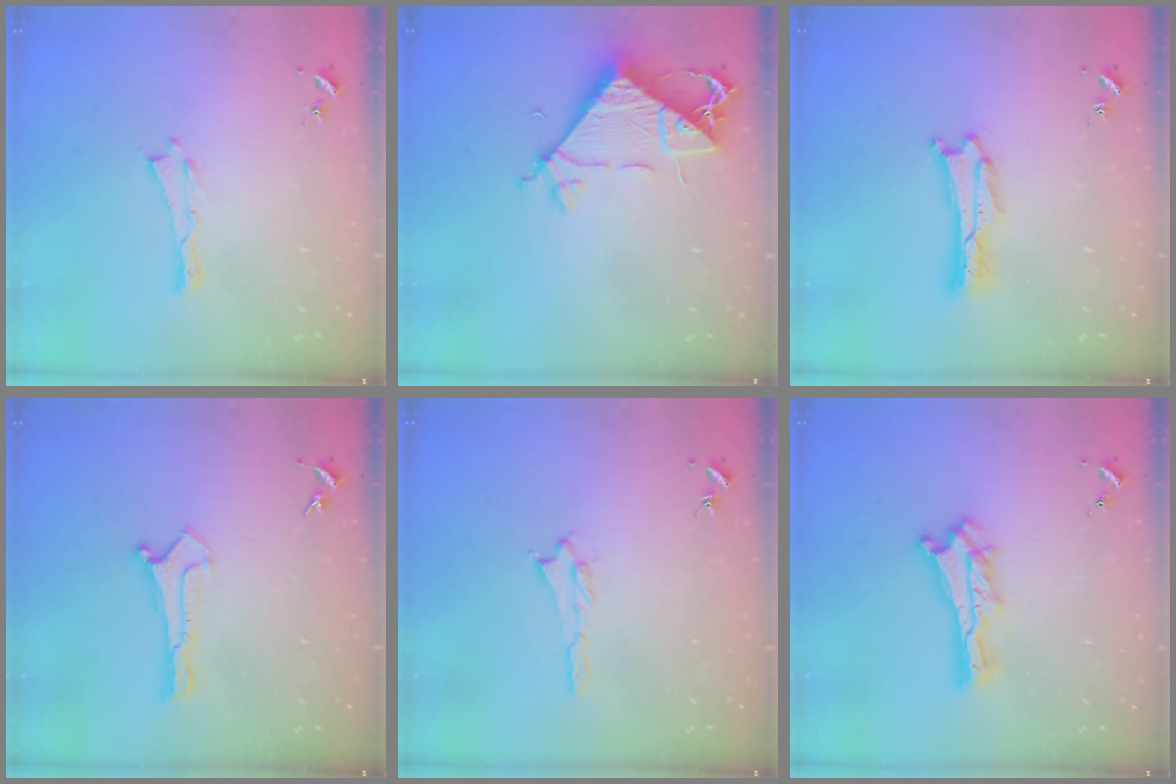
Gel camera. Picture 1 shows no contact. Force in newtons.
{"total": 8.5, "press": 8.5, "slide": 0.7}
{"total": 1.4, "press": 1.4, "slide": 0.0}
{"total": 0.0}
{"total": 1.2, "press": 1.2, "slide": 0.3}
{"total": 1.4, "press": 1.4, "slide": 0.2}